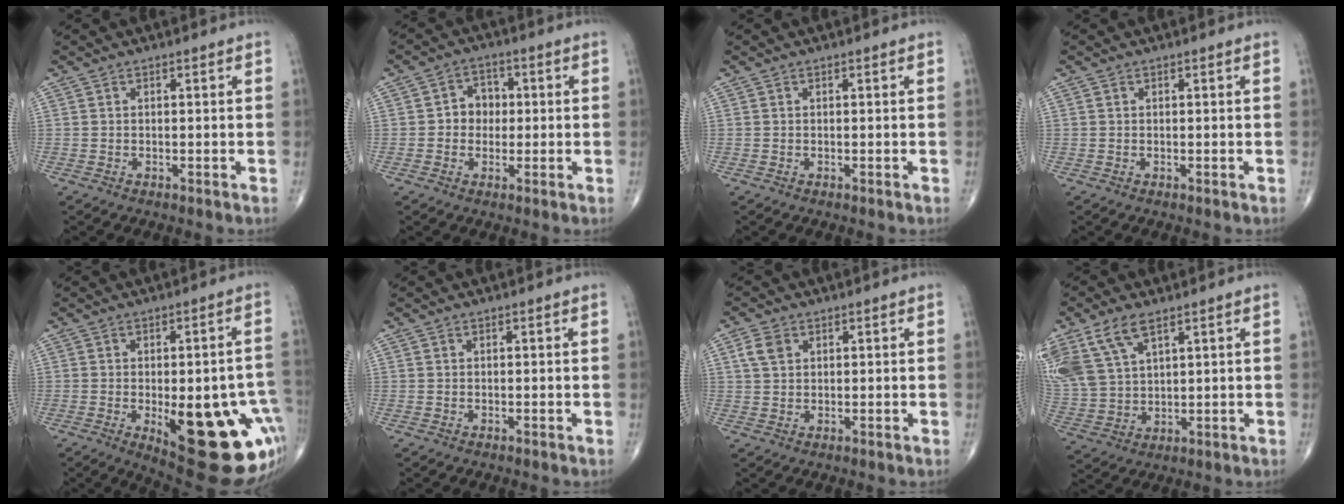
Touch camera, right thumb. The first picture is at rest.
{"total": 5.0, "force": [0.0, 4.3, 2.5], "torque": [-0.006, 0.013, -0.010]}
{"total": 0.0}
{"total": 0.0}
{"total": 23.6, "force": [-6.5, 8.9, 20.8], "torque": [-0.193, 0.001, -0.056]}
{"total": 0.0}
{"total": 3.6, "force": [1.5, 2.6, 2.1], "torque": [-0.038, 0.004, 0.030]}
{"total": 13.5, "force": [7.5, 7.0, 8.8], "torque": [-0.196, -0.013, 0.158]}